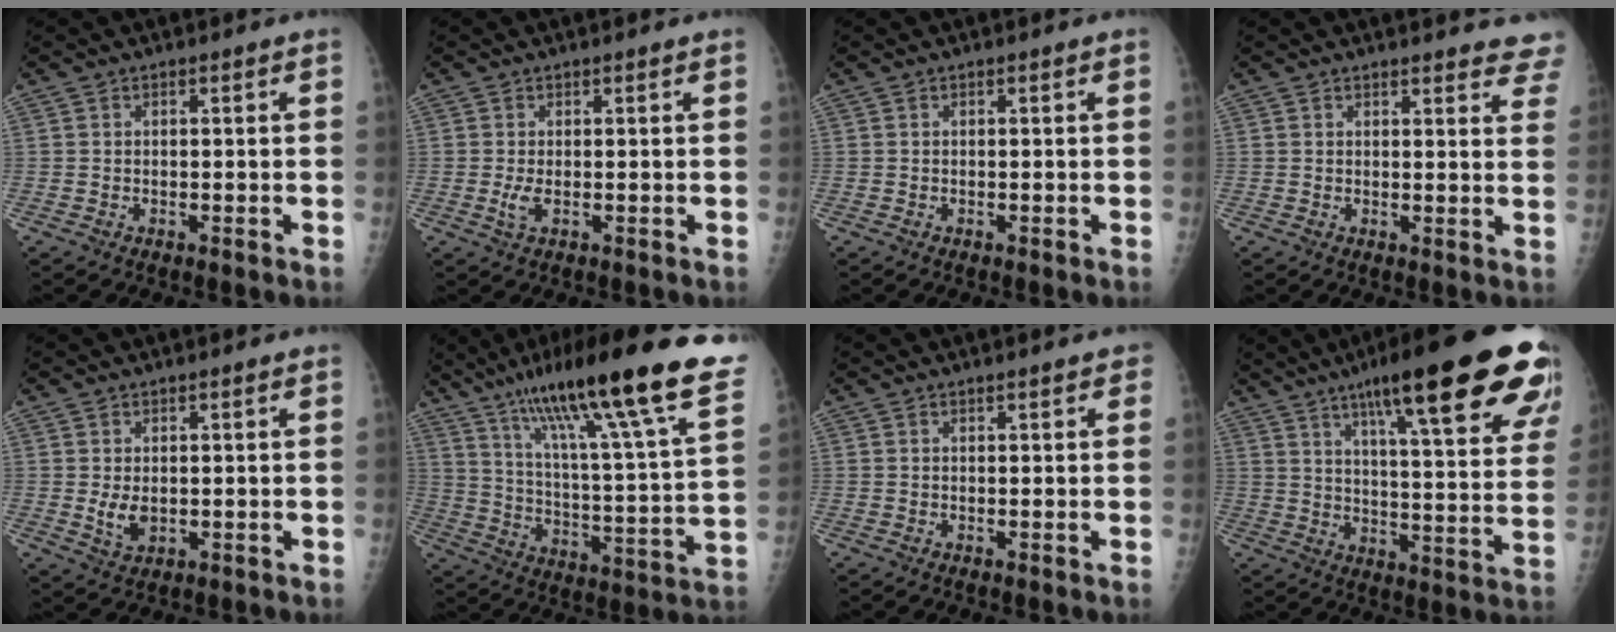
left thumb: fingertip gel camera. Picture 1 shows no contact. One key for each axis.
{"total": 2.1, "fx": 0.1, "fy": 0.7, "fz": 1.9, "tx": -0.042, "ty": -0.005, "tz": 0.006}
{"total": 0.0}
{"total": 9.7, "fx": 8.9, "fy": 2.3, "fz": 2.9, "tx": 0.011, "ty": -0.036, "tz": 0.077}
{"total": 3.4, "fx": 0.3, "fy": 2.1, "fz": 2.6, "tx": -0.041, "ty": -0.010, "tz": 0.014}
{"total": 30.0, "fx": 20.0, "fy": 3.7, "fz": 22.1, "tx": -0.340, "ty": -0.050, "tz": 0.304}
{"total": 1.5, "fx": 0.9, "fy": 0.5, "fz": 1.1, "tx": -0.009, "ty": 0.001, "tz": 0.009}
{"total": 29.2, "fx": 17.5, "fy": 5.2, "fz": 22.8, "tx": -0.281, "ty": -0.035, "tz": 0.244}